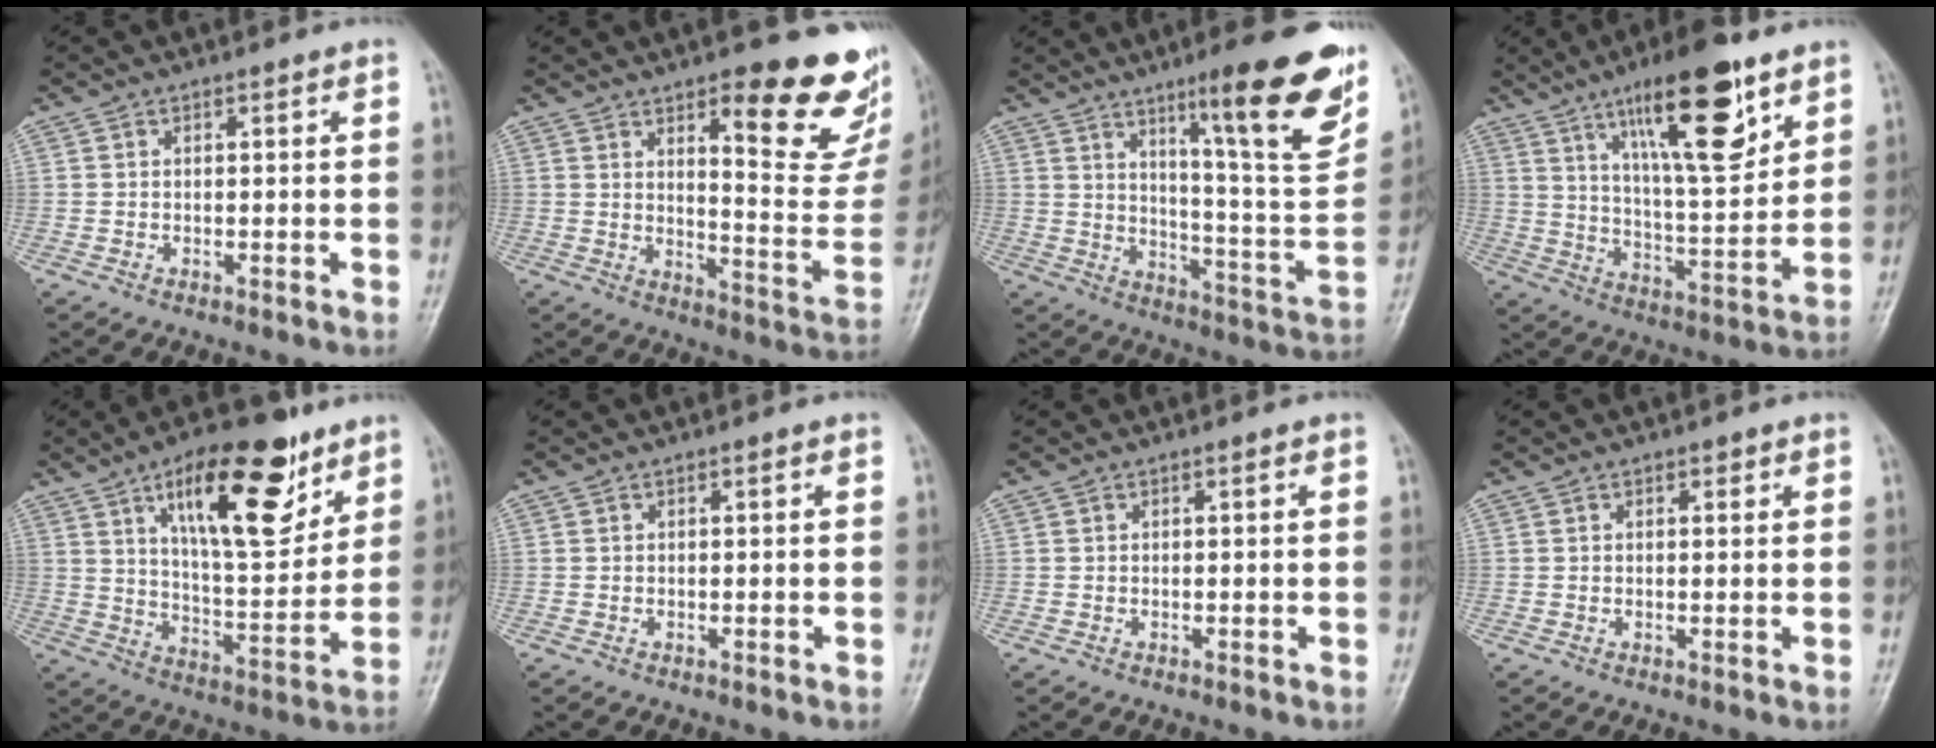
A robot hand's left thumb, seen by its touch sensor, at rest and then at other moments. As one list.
[{"total": 19.9, "force": [11.3, 5.7, 15.3], "torque": [-0.145, -0.076, 0.154]}, {"total": 21.4, "force": [12.3, 3.3, 17.2], "torque": [-0.202, -0.064, 0.182]}, {"total": 18.7, "force": [10.4, 5.3, 14.6], "torque": [-0.208, -0.052, 0.177]}, {"total": 20.2, "force": [10.9, 7.7, 15.2], "torque": [-0.193, -0.050, 0.179]}, {"total": 0.0}, {"total": 0.0}, {"total": 0.9, "force": [0.6, 0.6, 0.5], "torque": [0.001, -0.003, 0.005]}]